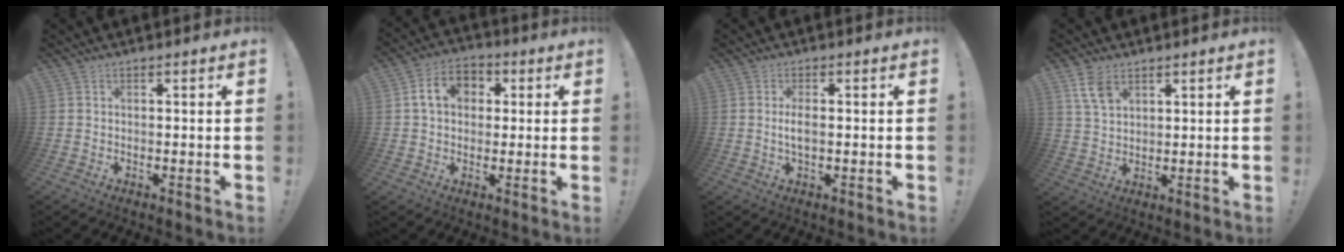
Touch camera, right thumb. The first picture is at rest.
{"total": 9.7, "force": [2.0, 7.6, 5.7], "torque": [-0.085, 0.012, 0.041]}
{"total": 3.3, "force": [-0.2, 1.2, 3.1], "torque": [-0.056, -0.004, -0.007]}
{"total": 7.0, "force": [4.0, 4.1, 4.0], "torque": [-0.066, -0.015, 0.078]}